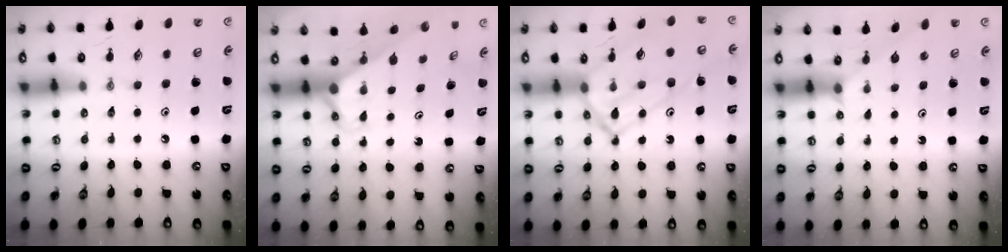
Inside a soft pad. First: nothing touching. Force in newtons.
{"total": 2.8, "press": 2.8, "slide": 0.0}
{"total": 14.2, "press": 14.2, "slide": 1.2}
{"total": 2.5, "press": 2.5, "slide": 0.3}